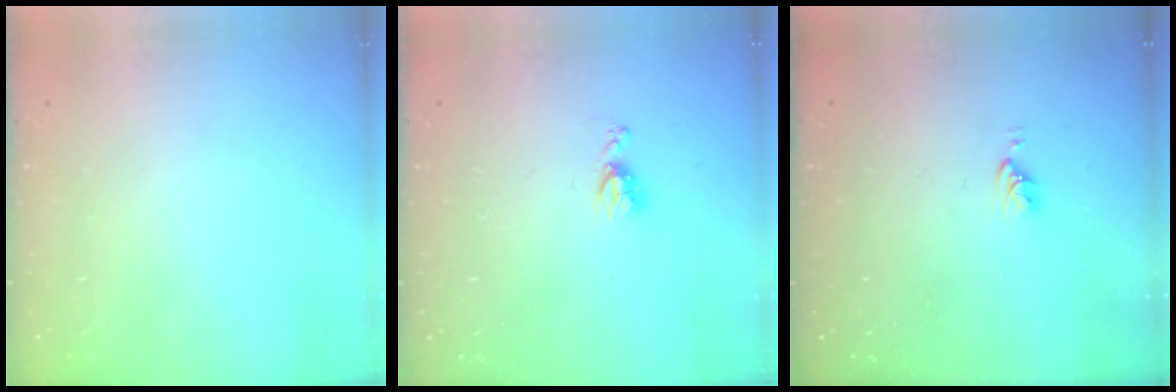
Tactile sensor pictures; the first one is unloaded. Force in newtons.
{"total": 5.2, "press": 5.1, "slide": 0.6}
{"total": 2.8, "press": 2.8, "slide": 0.4}